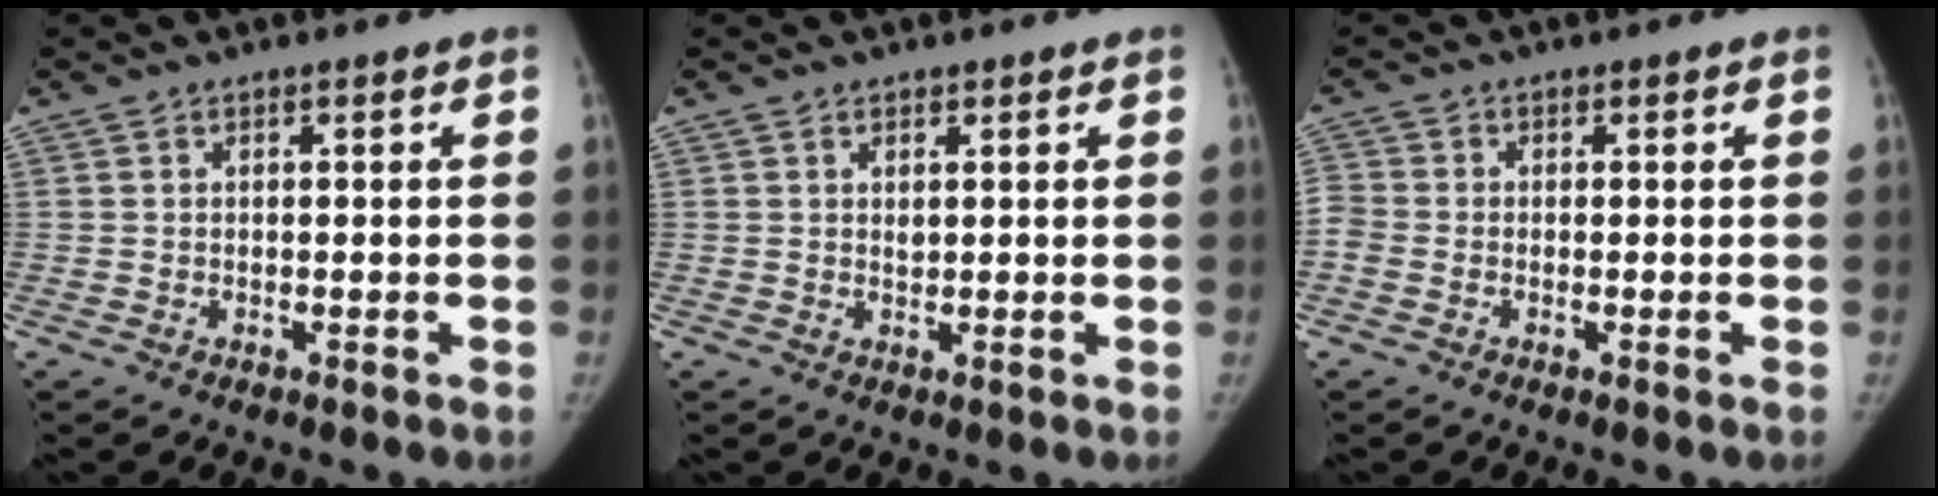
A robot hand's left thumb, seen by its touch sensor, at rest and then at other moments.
{"total": 1.2, "force": [0.6, 0.8, 0.7], "torque": [-0.006, -0.004, 0.010]}
{"total": 3.4, "force": [-0.9, 2.7, 1.9], "torque": [-0.048, 0.003, -0.027]}